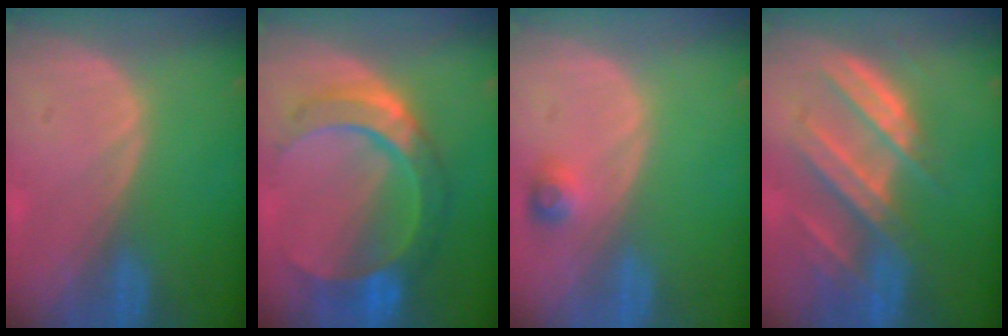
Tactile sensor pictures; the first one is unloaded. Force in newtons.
{"total": 9.5, "press": 9.5, "slide": 0.9}
{"total": 2.3, "press": 2.2, "slide": 0.7}
{"total": 8.8, "press": 8.0, "slide": 3.6}